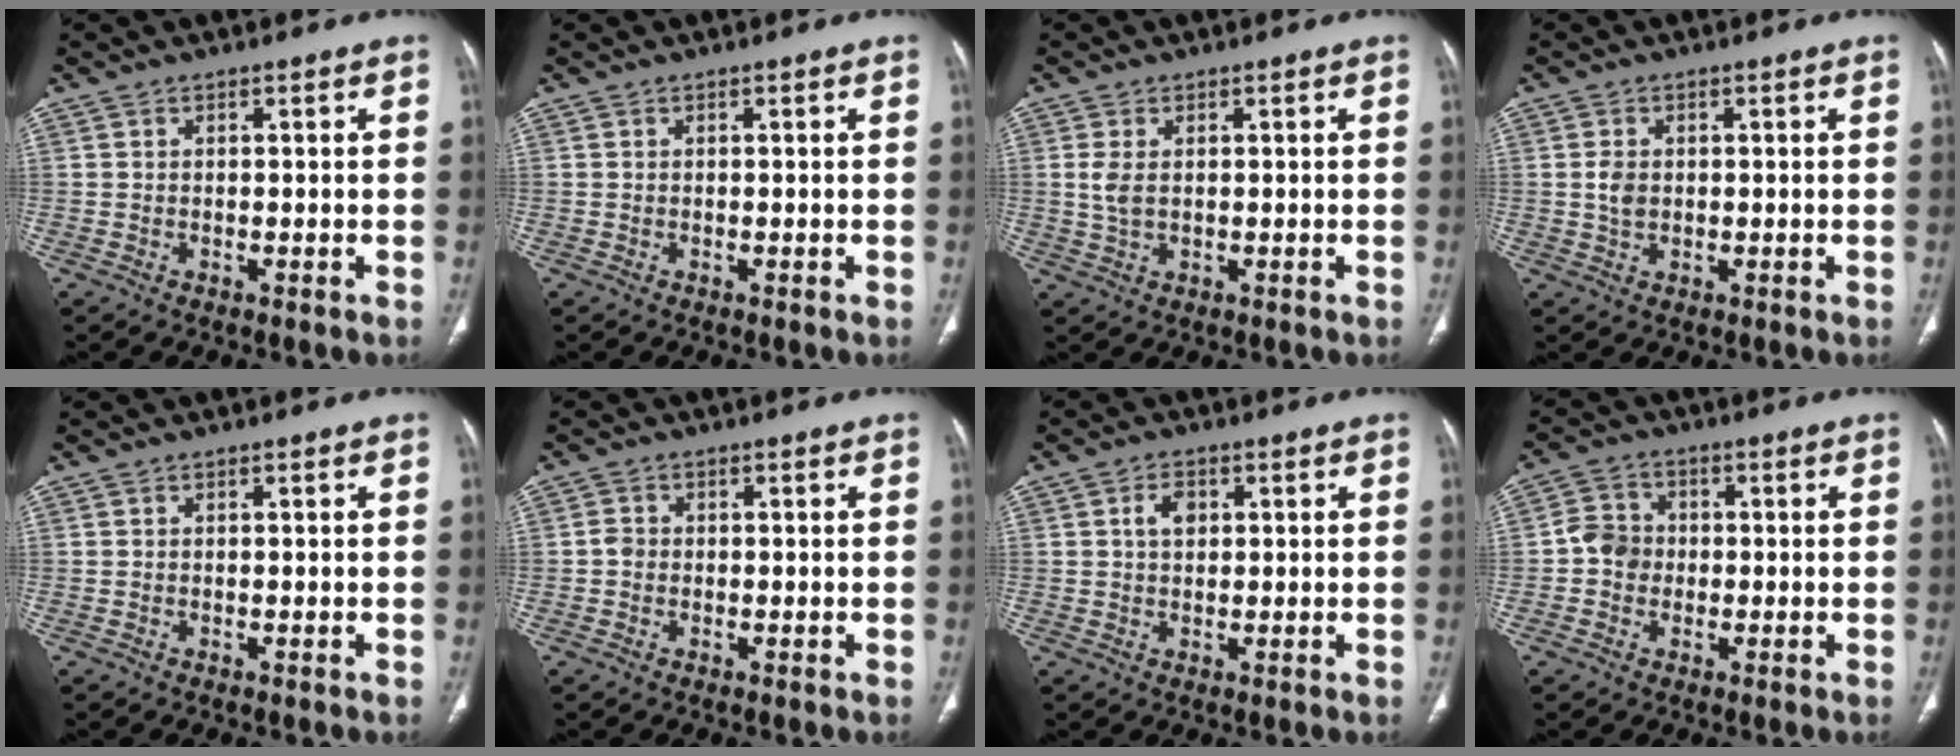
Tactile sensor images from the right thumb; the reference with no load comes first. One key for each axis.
{"total": 0.0}
{"total": 3.1, "fx": 0.4, "fy": 1.8, "fz": 2.5, "tx": -0.063, "ty": 0.001, "tz": 0.012}
{"total": 2.6, "fx": 0.1, "fy": 1.9, "fz": 1.8, "tx": -0.032, "ty": 0.000, "tz": 0.004}
{"total": 0.0}
{"total": 1.5, "fx": -0.3, "fy": 1.3, "fz": 0.6, "tx": -0.006, "ty": 0.005, "tz": -0.008}
{"total": 3.4, "fx": 0.9, "fy": 2.3, "fz": 2.3, "tx": -0.035, "ty": 0.003, "tz": 0.016}
{"total": 4.9, "fx": -0.7, "fy": 4.5, "fz": 1.9, "tx": -0.014, "ty": 0.012, "tz": -0.020}